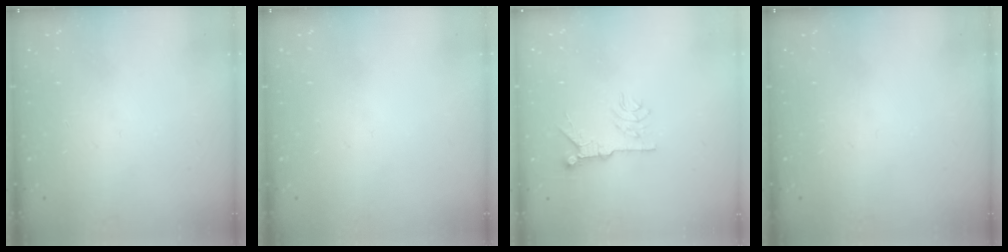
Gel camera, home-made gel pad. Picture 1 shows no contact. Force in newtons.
{"total": 0.0}
{"total": 7.3, "press": 7.3, "slide": 0.7}
{"total": 0.0}